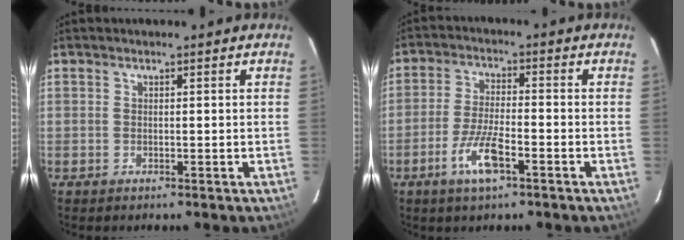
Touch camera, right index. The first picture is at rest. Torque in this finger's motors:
{"motor_torque": [0.87, -0.30, 0.43, 0.11]}